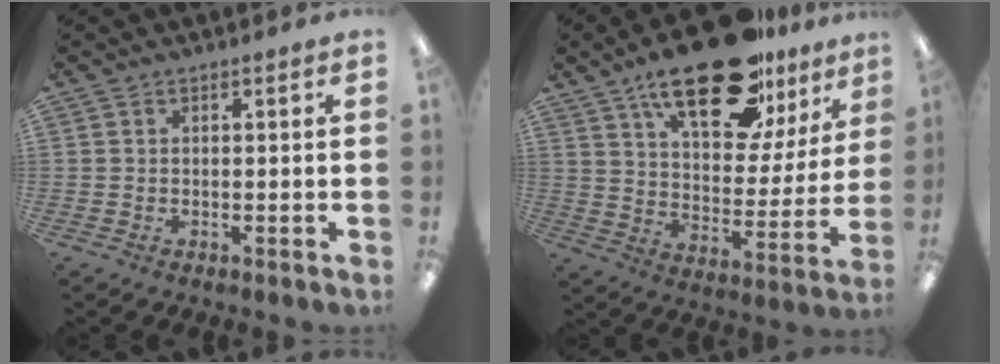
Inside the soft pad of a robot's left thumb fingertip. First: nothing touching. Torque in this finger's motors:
{"motor_torque": [2.58, 2.43, 1.69, -1.08, 0.16]}